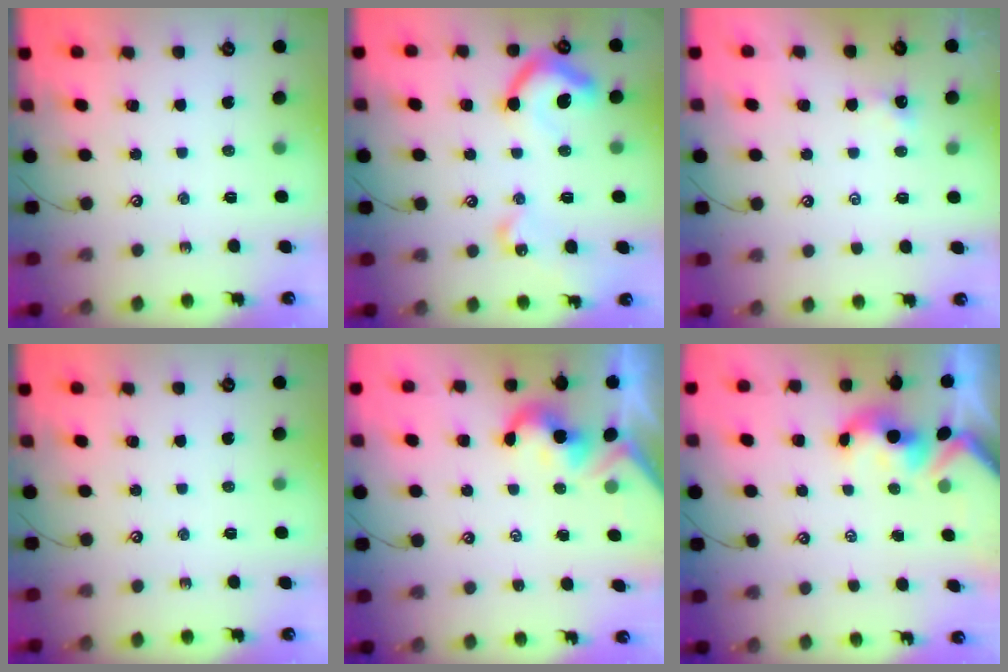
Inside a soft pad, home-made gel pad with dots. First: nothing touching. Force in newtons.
{"total": 15.2, "press": 15.2, "slide": 1.1}
{"total": 0.8, "press": 0.7, "slide": 0.3}
{"total": 0.0}
{"total": 1.9, "press": 1.9, "slide": 0.5}
{"total": 1.5, "press": 1.3, "slide": 0.7}